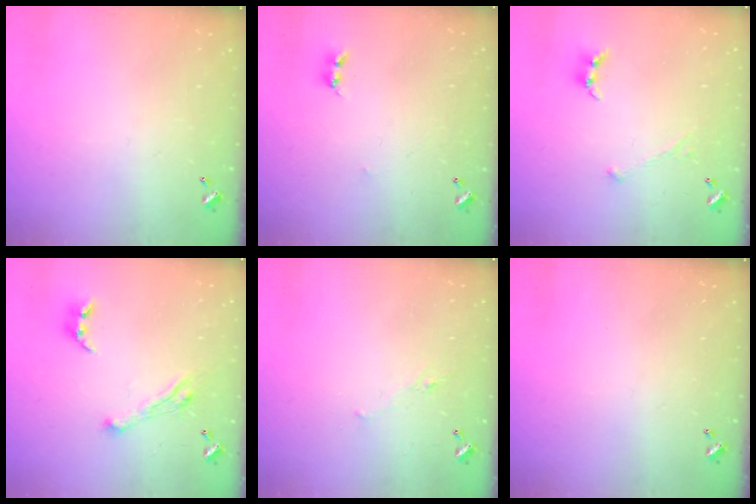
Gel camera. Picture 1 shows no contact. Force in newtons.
{"total": 1.6, "press": 1.6, "slide": 0.4}
{"total": 0.0}
{"total": 7.0, "press": 6.8, "slide": 1.3}
{"total": 0.7, "press": 0.2, "slide": 0.6}
{"total": 0.0}